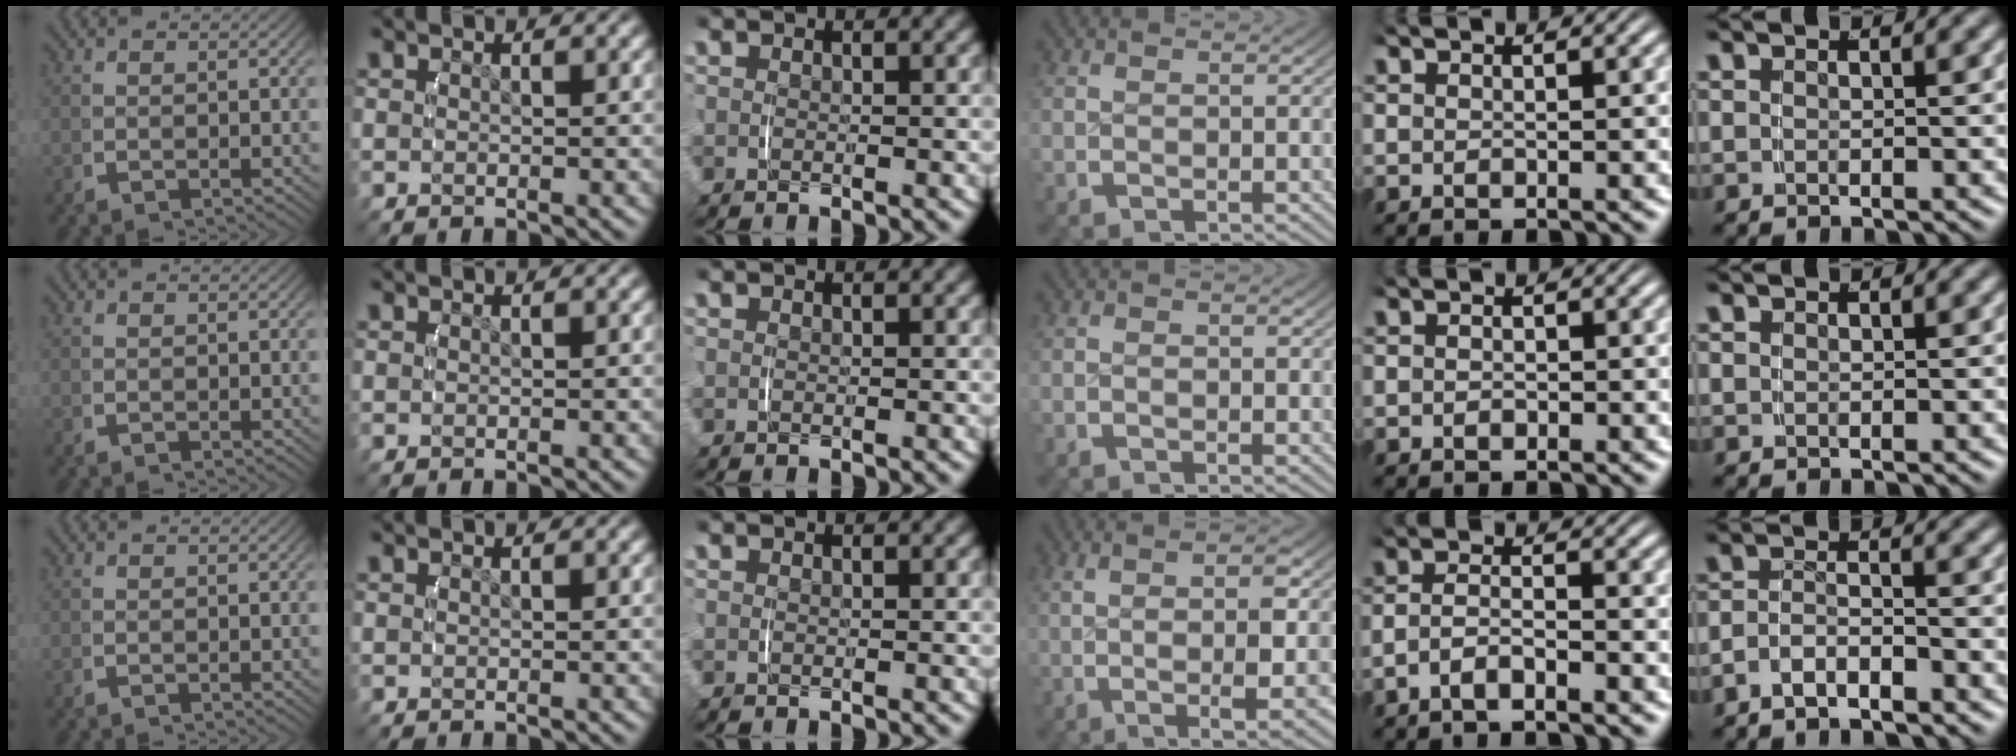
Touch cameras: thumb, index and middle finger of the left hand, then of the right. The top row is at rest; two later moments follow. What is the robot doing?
{"motion": "lift_and_place", "object": "scarf"}